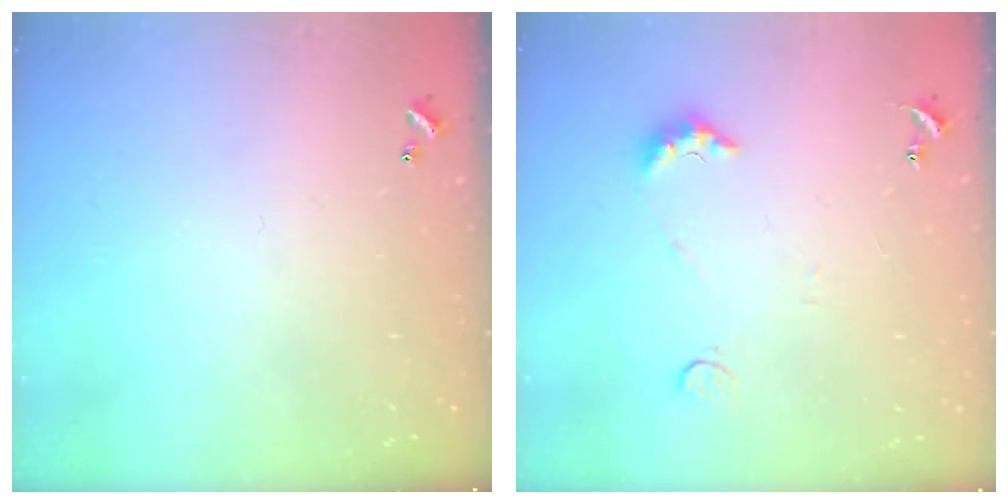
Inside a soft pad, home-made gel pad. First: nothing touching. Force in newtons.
{"total": 3.8, "press": 3.8, "slide": 0.7}